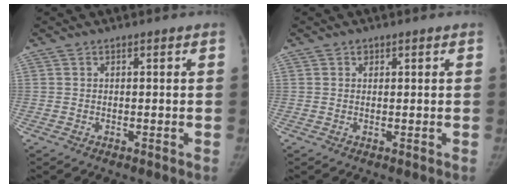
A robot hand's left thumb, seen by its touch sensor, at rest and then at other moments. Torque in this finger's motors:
{"motor_torque": [0.17, 0.10, 0.40, -0.48, 0.01]}